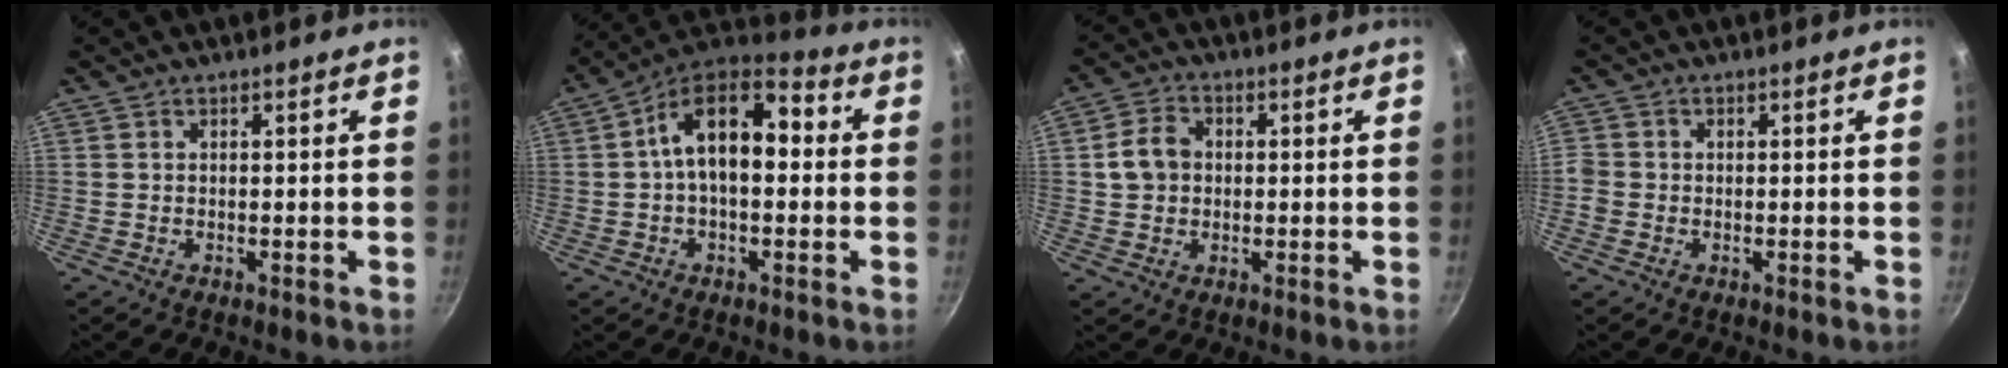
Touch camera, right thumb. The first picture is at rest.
{"total": 14.8, "force": [1.5, 8.3, 12.2], "torque": [-0.180, 0.045, 0.011]}
{"total": 6.1, "force": [0.4, 5.0, 3.5], "torque": [-0.054, 0.014, 0.004]}
{"total": 2.7, "force": [-0.5, 2.4, 1.0], "torque": [-0.017, 0.005, -0.013]}